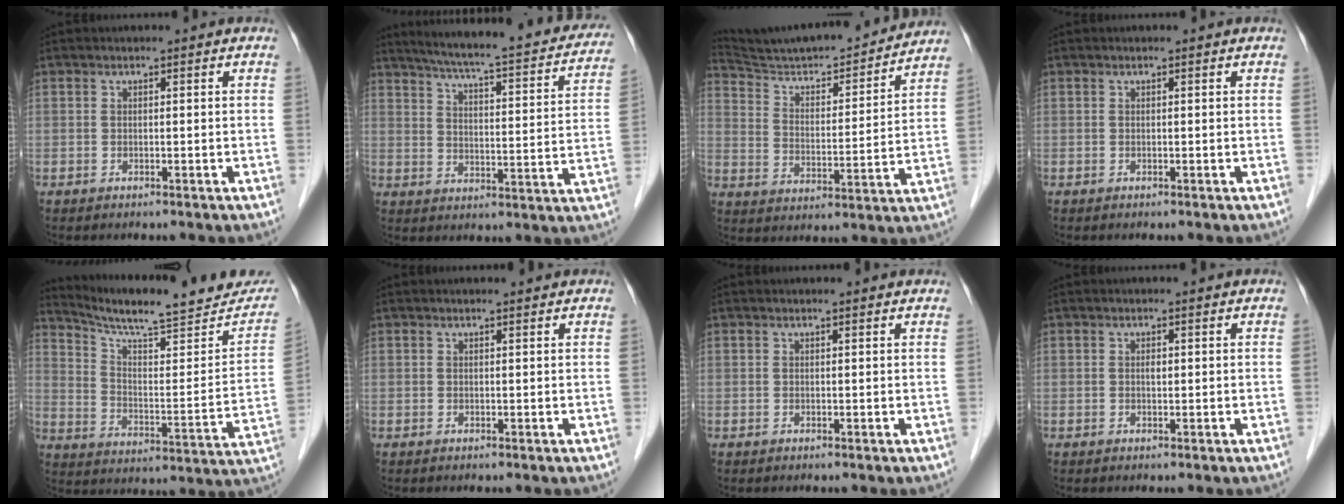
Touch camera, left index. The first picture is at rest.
{"total": 24.9, "force": [22.0, 3.1, 11.2], "torque": [-0.168, -0.032, 0.273]}
{"total": 19.3, "force": [18.2, 1.4, 6.3], "torque": [-0.105, -0.014, 0.274]}
{"total": 0.0}
{"total": 21.2, "force": [19.2, 2.9, 8.7], "torque": [-0.126, -0.039, 0.265]}
{"total": 0.9, "force": [0.8, -0.1, 0.3], "torque": [-0.008, 0.003, 0.013]}
{"total": 1.3, "force": [1.3, 0.1, 0.3], "torque": [-0.013, 0.005, 0.010]}
{"total": 0.6, "force": [0.0, 0.3, 0.5], "torque": [-0.011, -0.003, -0.001]}